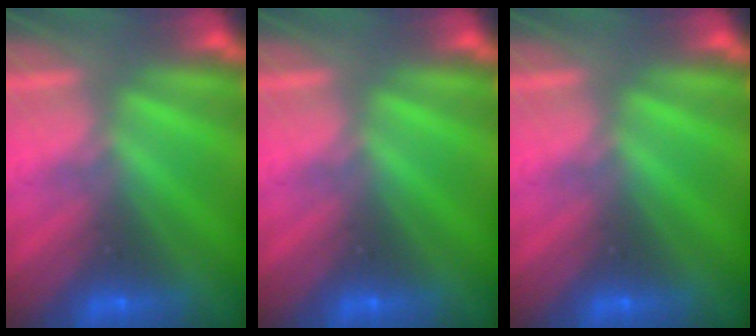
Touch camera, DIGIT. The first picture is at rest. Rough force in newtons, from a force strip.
{"total": 0.0}
{"total": 0.0}